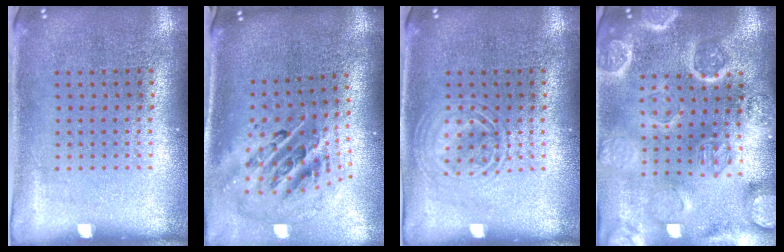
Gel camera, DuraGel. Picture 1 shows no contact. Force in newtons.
{"total": 2.9, "press": 1.9, "slide": 2.1}
{"total": 2.1, "press": 2.1, "slide": 0.3}
{"total": 4.1, "press": 3.8, "slide": 1.6}